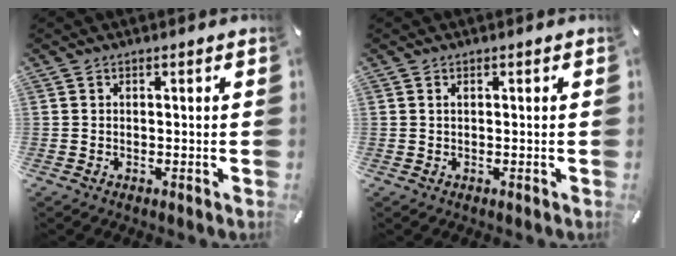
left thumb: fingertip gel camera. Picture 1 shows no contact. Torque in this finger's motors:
{"motor_torque": [-0.47, -0.18, 0.25, 0.09, -0.13]}